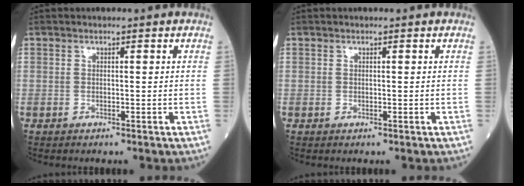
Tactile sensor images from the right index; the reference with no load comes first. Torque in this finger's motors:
{"motor_torque": [0.00, 0.00, 0.00, 0.00]}